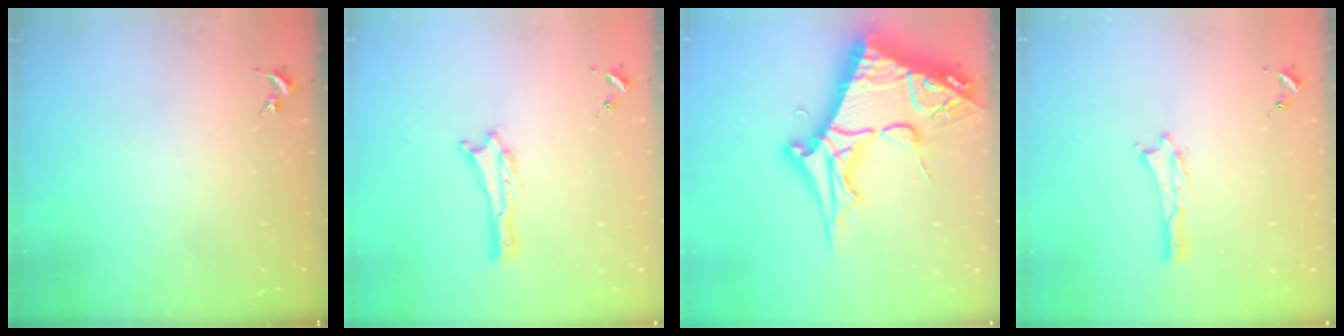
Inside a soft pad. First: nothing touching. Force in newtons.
{"total": 0.0}
{"total": 15.2, "press": 15.1, "slide": 1.8}
{"total": 0.0}